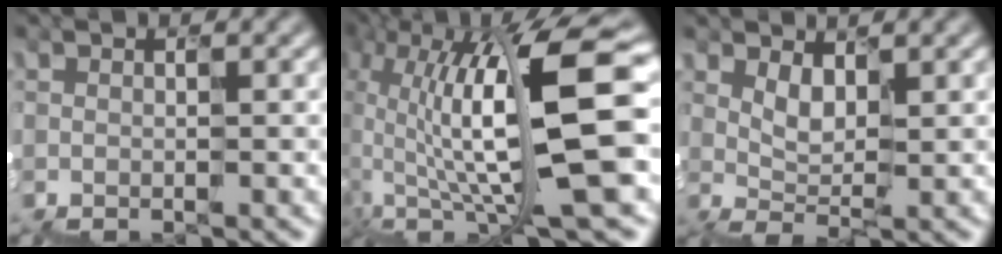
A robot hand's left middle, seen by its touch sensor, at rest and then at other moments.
{"total": 11.8, "force": [3.6, 3.7, 10.6], "torque": [-0.219, 0.004, 0.080]}
{"total": 1.0, "force": [1.0, 0.2, -0.1], "torque": [-0.019, 0.000, 0.021]}